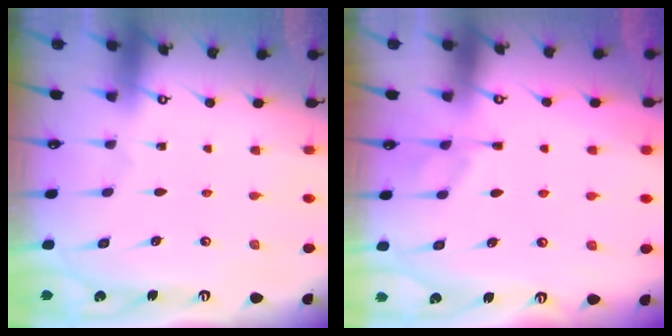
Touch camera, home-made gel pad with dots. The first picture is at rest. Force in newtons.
{"total": 0.9, "press": 0.1, "slide": 0.9}